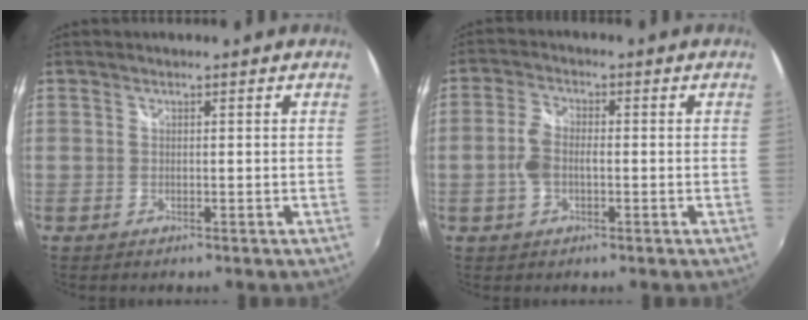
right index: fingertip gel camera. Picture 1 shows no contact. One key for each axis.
{"total": 5.0, "fx": -0.9, "fy": 2.8, "fz": 4.0, "tx": -0.088, "ty": 0.006, "tz": -0.016}